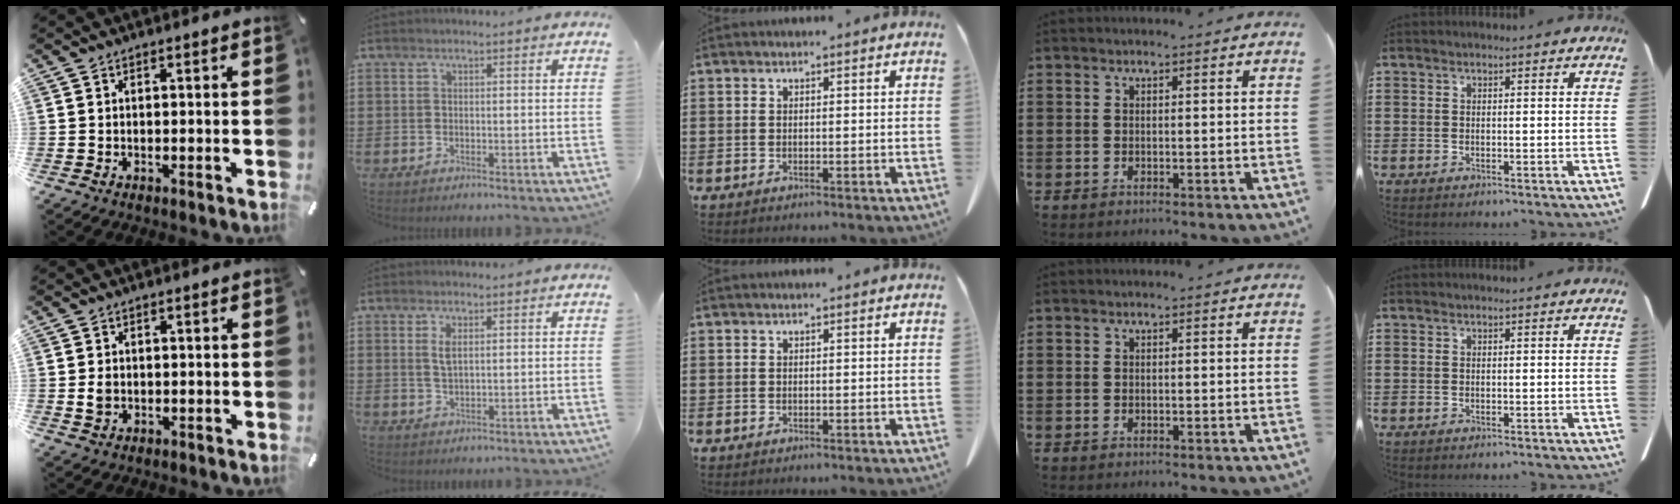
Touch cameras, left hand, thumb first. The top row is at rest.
{"thumb": {"total": 2.1, "force": [-0.3, 1.8, 1.1], "torque": [-0.022, 0.004, -0.005]}, "index": {"total": 2.1, "force": [0.8, 0.8, 1.8], "torque": [-0.040, 0.004, 0.012]}}